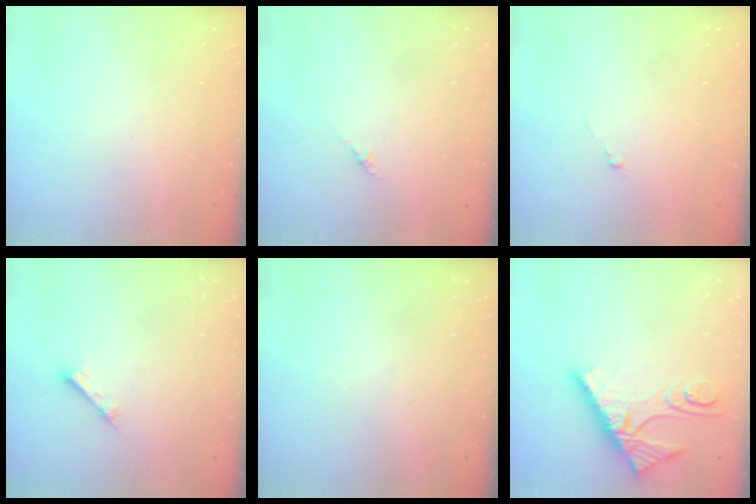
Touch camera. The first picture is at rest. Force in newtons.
{"total": 0.6, "press": 0.4, "slide": 0.4}
{"total": 0.5, "press": 0.3, "slide": 0.4}
{"total": 1.2, "press": 1.2, "slide": 0.1}
{"total": 0.0}
{"total": 10.7, "press": 10.6, "slide": 1.1}